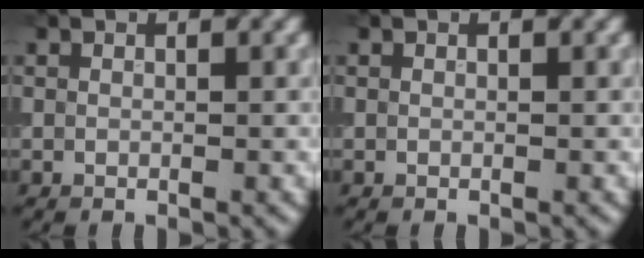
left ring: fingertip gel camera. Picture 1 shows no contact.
{"total": 0.0}